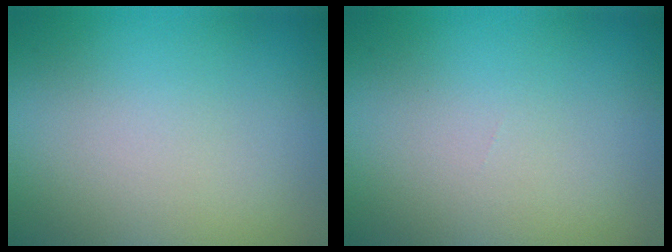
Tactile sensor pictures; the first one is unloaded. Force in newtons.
{"total": 0.0}